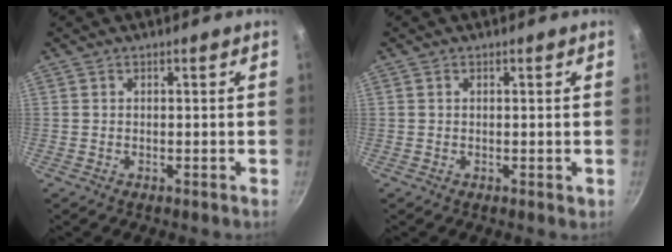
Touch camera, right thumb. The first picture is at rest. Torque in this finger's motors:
{"motor_torque": [-0.59, 0.27, -0.21, 0.14, 0.07]}